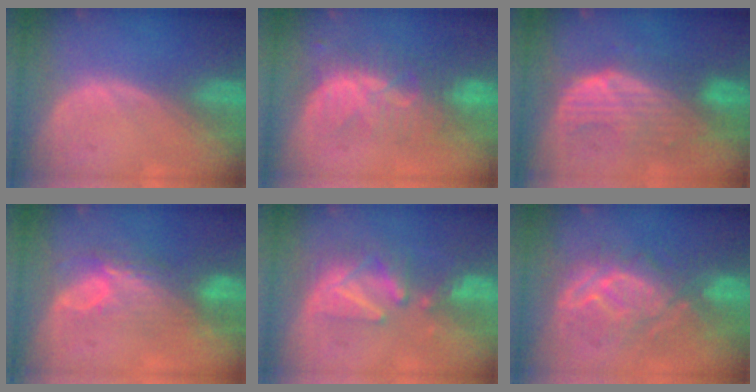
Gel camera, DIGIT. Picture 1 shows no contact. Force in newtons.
{"total": 8.2, "press": 7.8, "slide": 2.5}
{"total": 8.9, "press": 8.3, "slide": 3.2}
{"total": 7.6, "press": 6.7, "slide": 3.5}
{"total": 8.2, "press": 7.5, "slide": 3.4}
{"total": 9.4, "press": 9.4, "slide": 0.6}